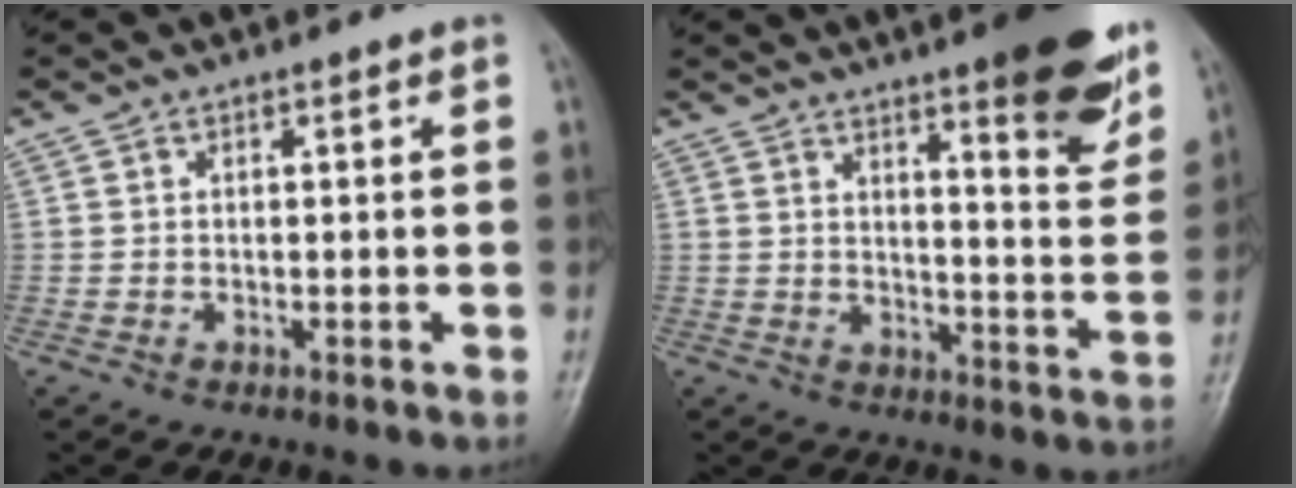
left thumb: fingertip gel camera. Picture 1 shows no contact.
{"total": 14.7, "force": [9.1, 3.1, 11.1], "torque": [-0.115, -0.055, 0.126]}